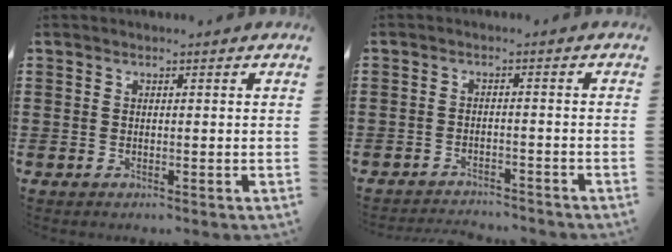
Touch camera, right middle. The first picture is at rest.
{"total": 2.6, "force": [-2.6, 0.2, 0.0], "torque": [-0.007, -0.001, -0.055]}